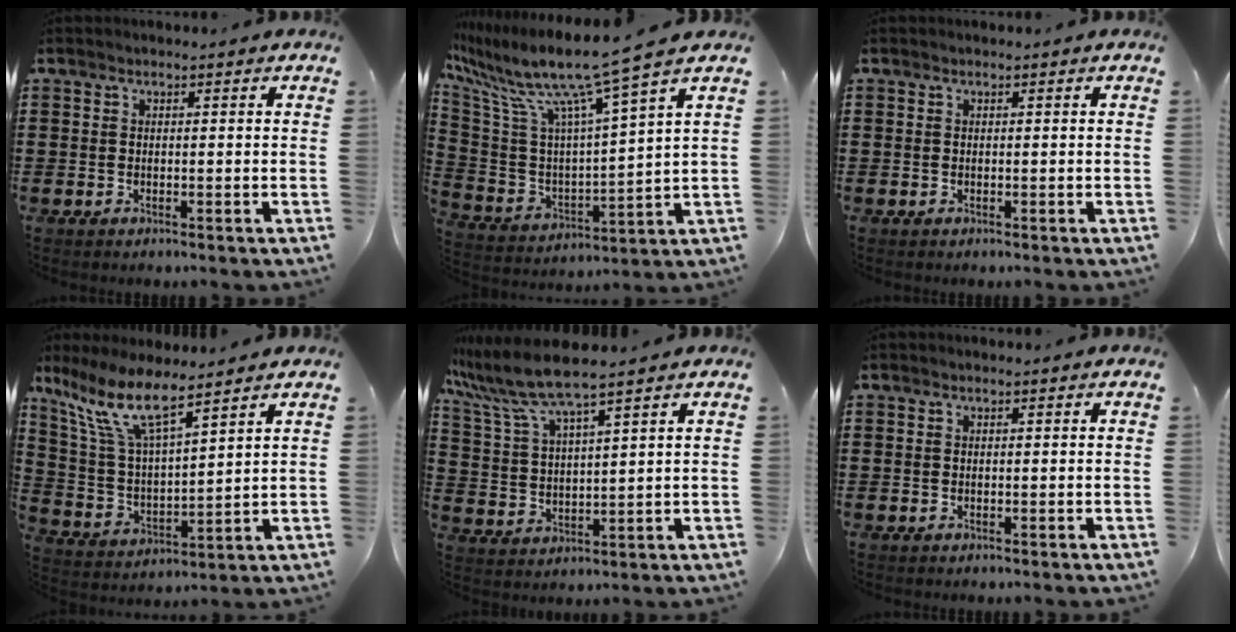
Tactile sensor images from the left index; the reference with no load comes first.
{"total": 11.0, "force": [8.4, -0.1, 7.0], "torque": [-0.172, -0.061, 0.133]}
{"total": 0.0}
{"total": 9.4, "force": [7.2, 1.6, 5.8], "torque": [-0.147, -0.034, 0.127]}
{"total": 8.0, "force": [6.8, 0.1, 4.2], "torque": [-0.106, -0.028, 0.120]}
{"total": 0.0}